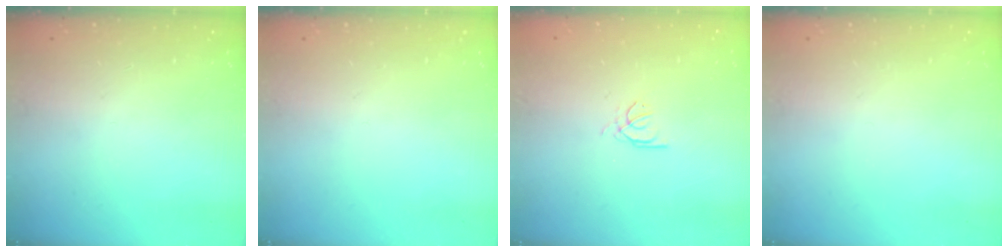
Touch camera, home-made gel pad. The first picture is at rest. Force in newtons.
{"total": 0.0}
{"total": 0.9, "press": 0.8, "slide": 0.4}
{"total": 0.0}